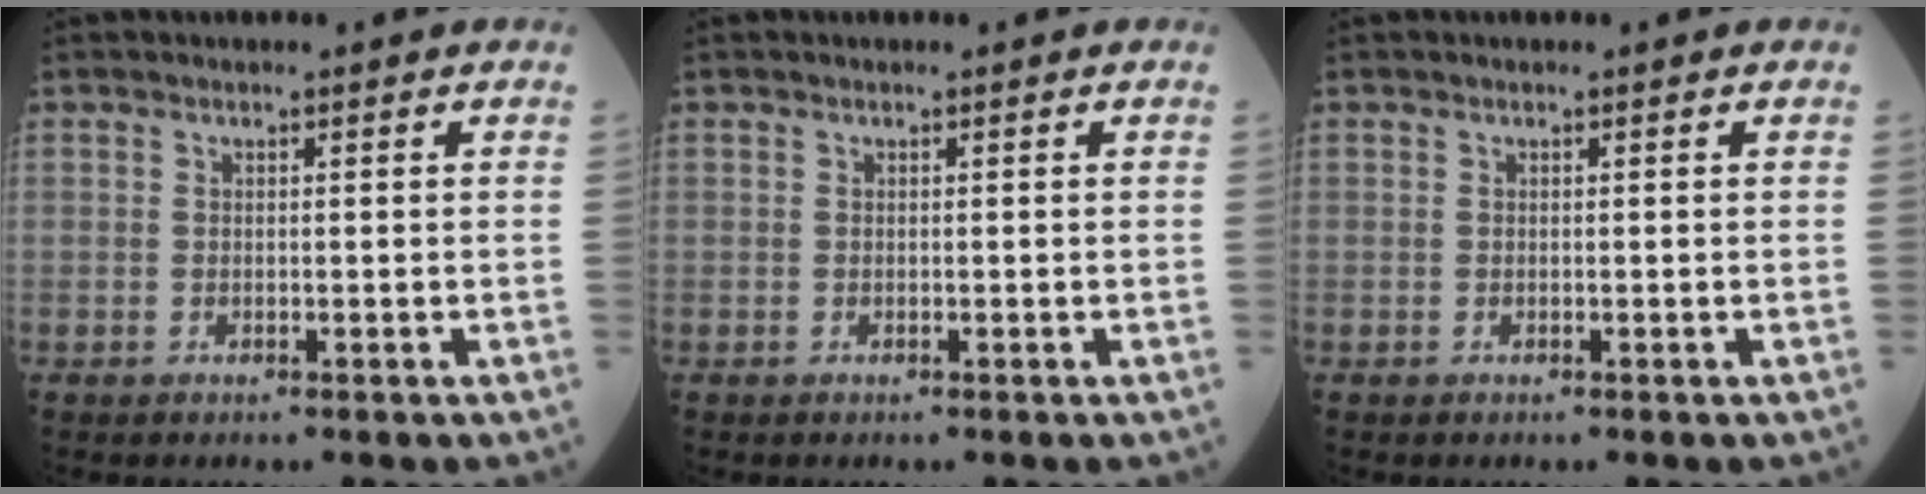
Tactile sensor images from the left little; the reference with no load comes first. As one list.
[{"total": 0.0}, {"total": 0.0}]